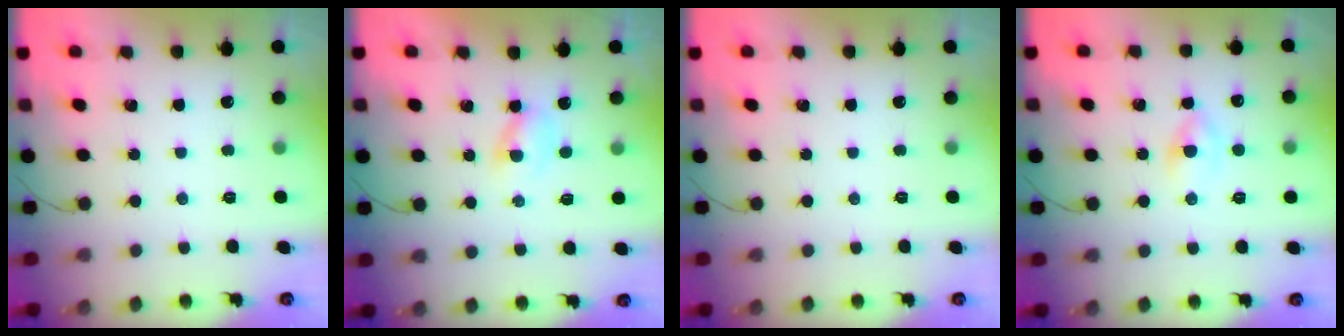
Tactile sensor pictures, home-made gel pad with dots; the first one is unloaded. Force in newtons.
{"total": 1.9, "press": 1.7, "slide": 0.9}
{"total": 0.0}
{"total": 2.2, "press": 1.9, "slide": 1.1}